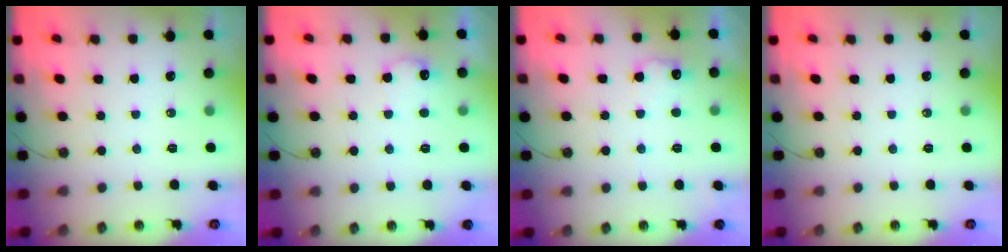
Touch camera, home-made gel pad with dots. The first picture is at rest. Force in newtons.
{"total": 8.4, "press": 8.4, "slide": 0.5}
{"total": 7.9, "press": 7.8, "slide": 0.6}
{"total": 0.0}